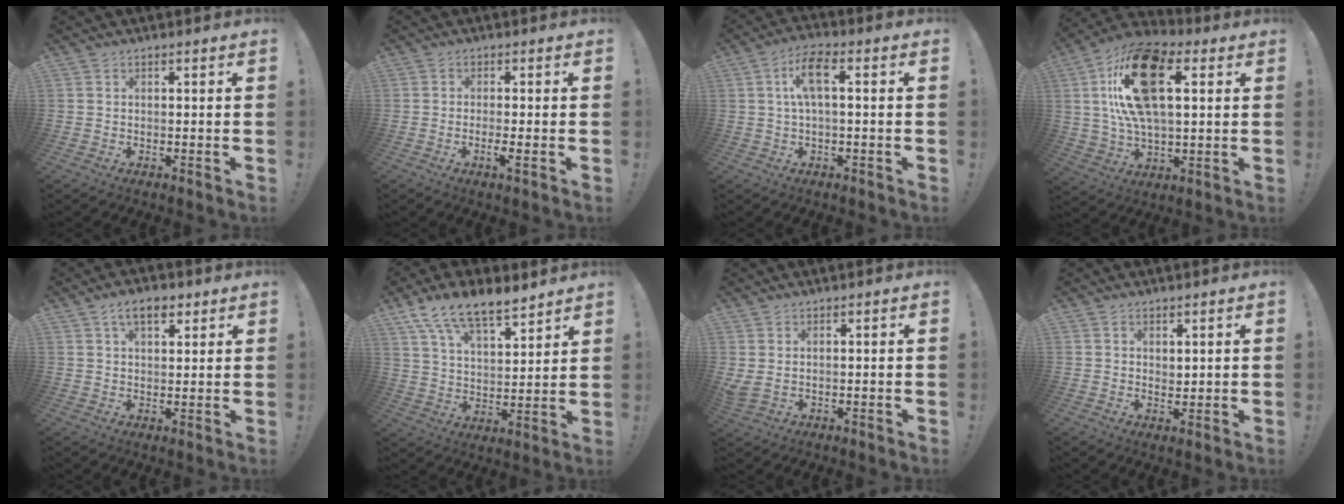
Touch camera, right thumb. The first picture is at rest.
{"total": 3.1, "force": [-1.1, -0.2, 2.9], "torque": [-0.047, -0.011, -0.018]}
{"total": 7.8, "force": [0.9, 2.6, 7.3], "torque": [-0.136, 0.009, 0.014]}
{"total": 22.5, "force": [6.3, 12.4, 17.6], "torque": [-0.304, 0.001, 0.108]}
{"total": 6.7, "force": [3.6, 3.5, 4.5], "torque": [-0.068, -0.003, 0.063]}
{"total": 13.1, "force": [10.2, 4.5, 6.8], "torque": [-0.129, -0.068, 0.187]}
{"total": 2.3, "force": [1.2, 0.7, 1.9], "torque": [-0.031, -0.007, 0.022]}
{"total": 2.4, "force": [1.7, 1.6, 0.6], "torque": [0.006, -0.014, 0.028]}